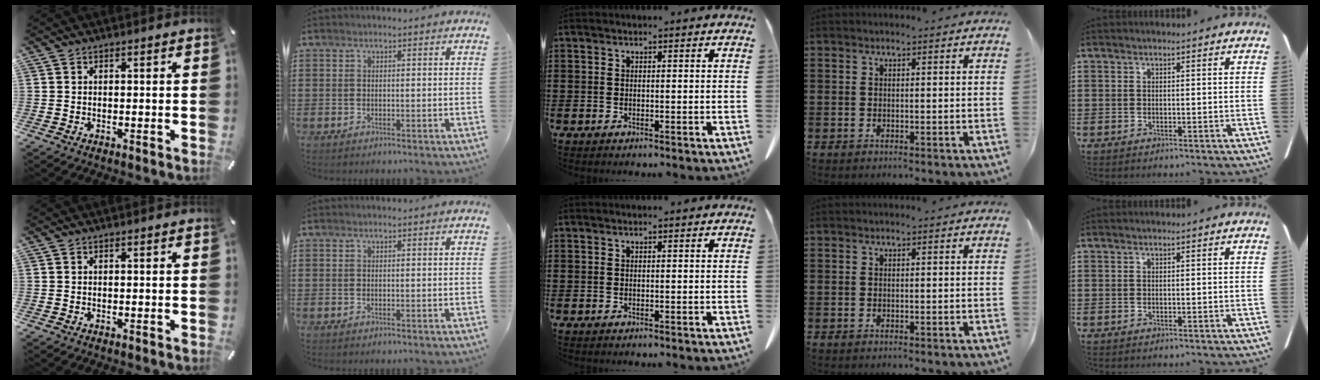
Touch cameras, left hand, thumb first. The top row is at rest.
{}